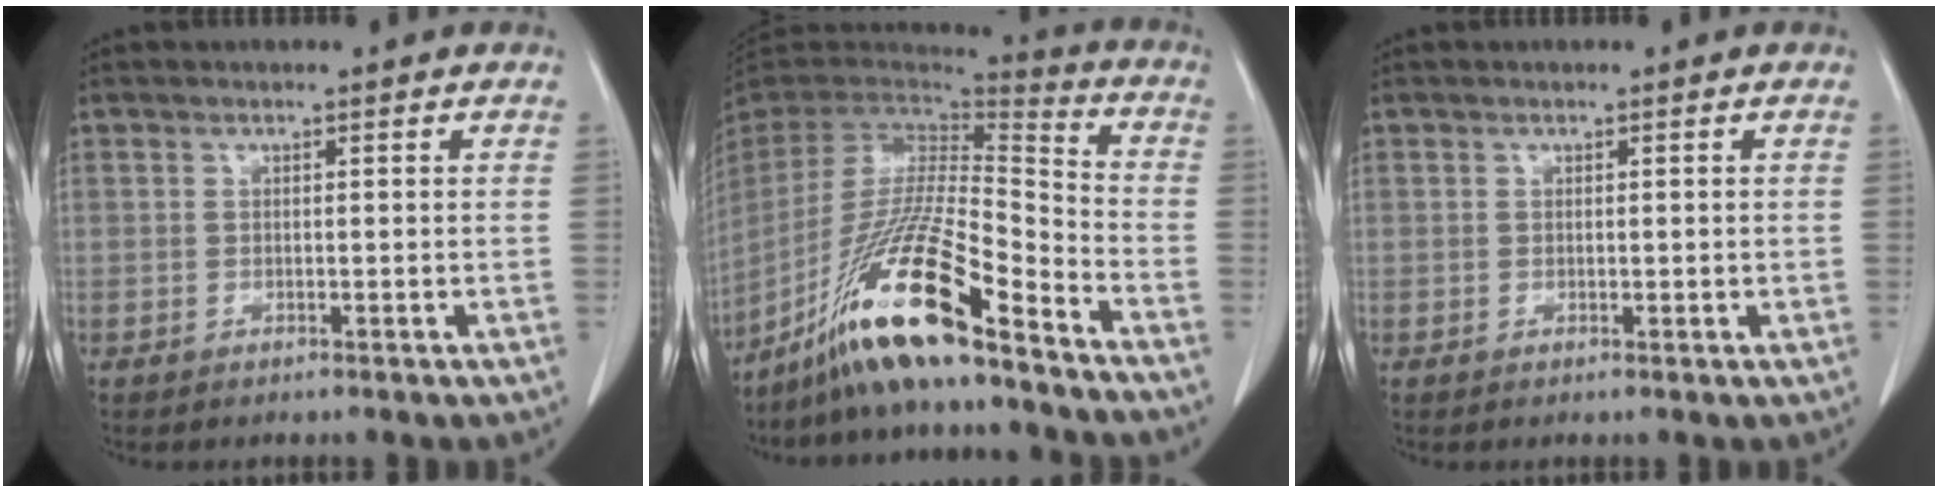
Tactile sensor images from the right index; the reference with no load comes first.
{"total": 19.4, "force": [-13.5, 1.0, 14.0], "torque": [-0.302, -0.036, -0.254]}
{"total": 0.5, "force": [0.2, 0.3, 0.3], "torque": [-0.003, 0.000, 0.008]}